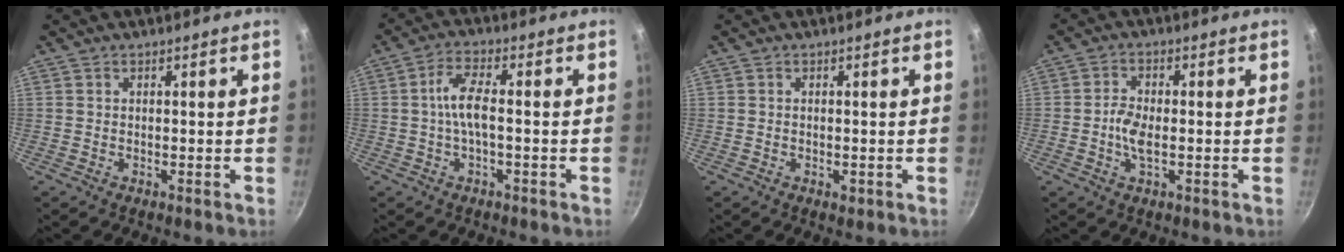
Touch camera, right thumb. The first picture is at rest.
{"total": 5.5, "force": [-0.7, 1.9, 5.1], "torque": [-0.113, 0.020, -0.019]}
{"total": 1.1, "force": [-0.3, 0.7, 0.8], "torque": [-0.011, -0.001, -0.005]}
{"total": 4.7, "force": [-0.8, 2.1, 4.1], "torque": [-0.088, 0.006, -0.022]}